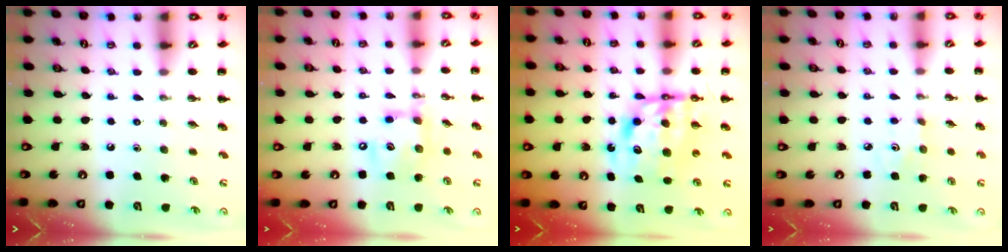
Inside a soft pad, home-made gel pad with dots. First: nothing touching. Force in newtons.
{"total": 12.1, "press": 12.0, "slide": 1.8}
{"total": 10.3, "press": 9.9, "slide": 2.8}
{"total": 2.7, "press": 2.6, "slide": 0.6}